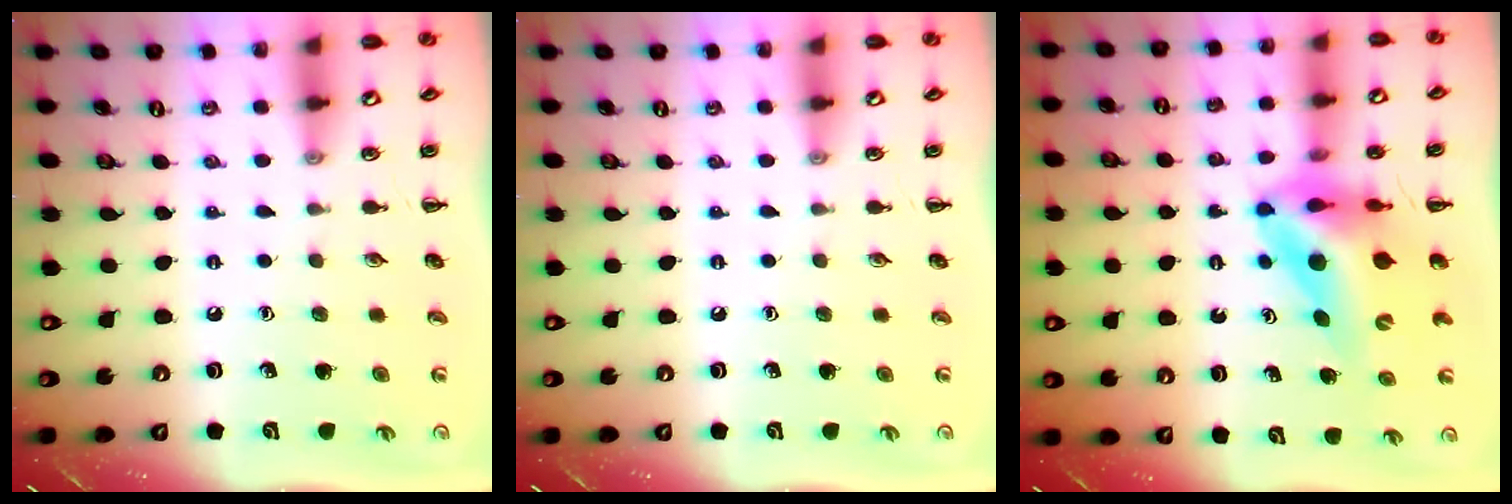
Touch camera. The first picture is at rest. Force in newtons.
{"total": 0.0}
{"total": 12.2, "press": 11.6, "slide": 3.8}